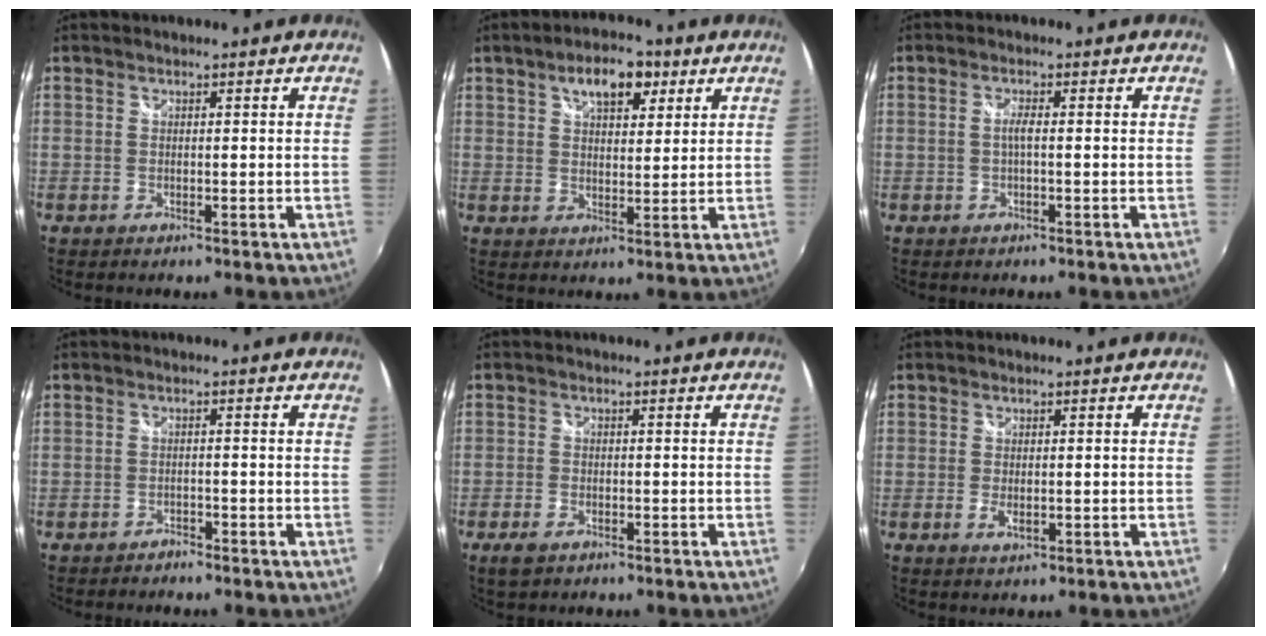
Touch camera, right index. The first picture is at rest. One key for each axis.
{"total": 8.2, "fx": 4.3, "fy": 4.0, "fz": 5.7, "tx": -0.088, "ty": 0.021, "tz": 0.069}
{"total": 1.5, "fx": -0.3, "fy": -0.1, "fz": 1.5, "tx": -0.027, "ty": 0.002, "tz": -0.008}
{"total": 1.8, "fx": -1.6, "fy": 0.6, "fz": 0.2, "tx": -0.008, "ty": -0.004, "tz": -0.029}
{"total": 3.6, "fx": -2.3, "fy": 2.0, "fz": 2.0, "tx": -0.050, "ty": -0.007, "tz": -0.043}
{"total": 2.0, "fx": -0.5, "fy": 1.0, "fz": 1.6, "tx": -0.029, "ty": -0.005, "tz": -0.006}